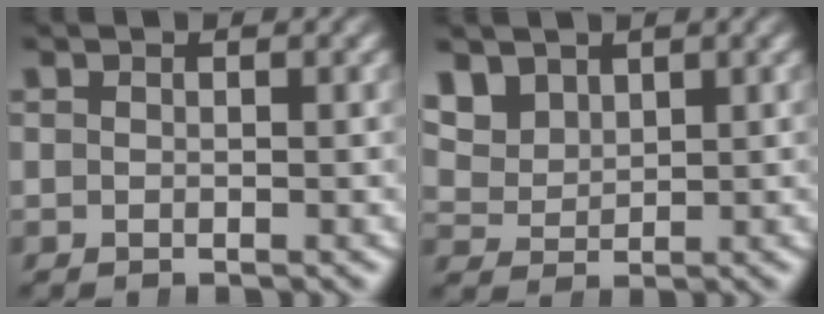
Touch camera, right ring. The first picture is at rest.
{"total": 4.6, "force": [2.1, 3.7, 1.6], "torque": [-0.051, -0.002, 0.044]}